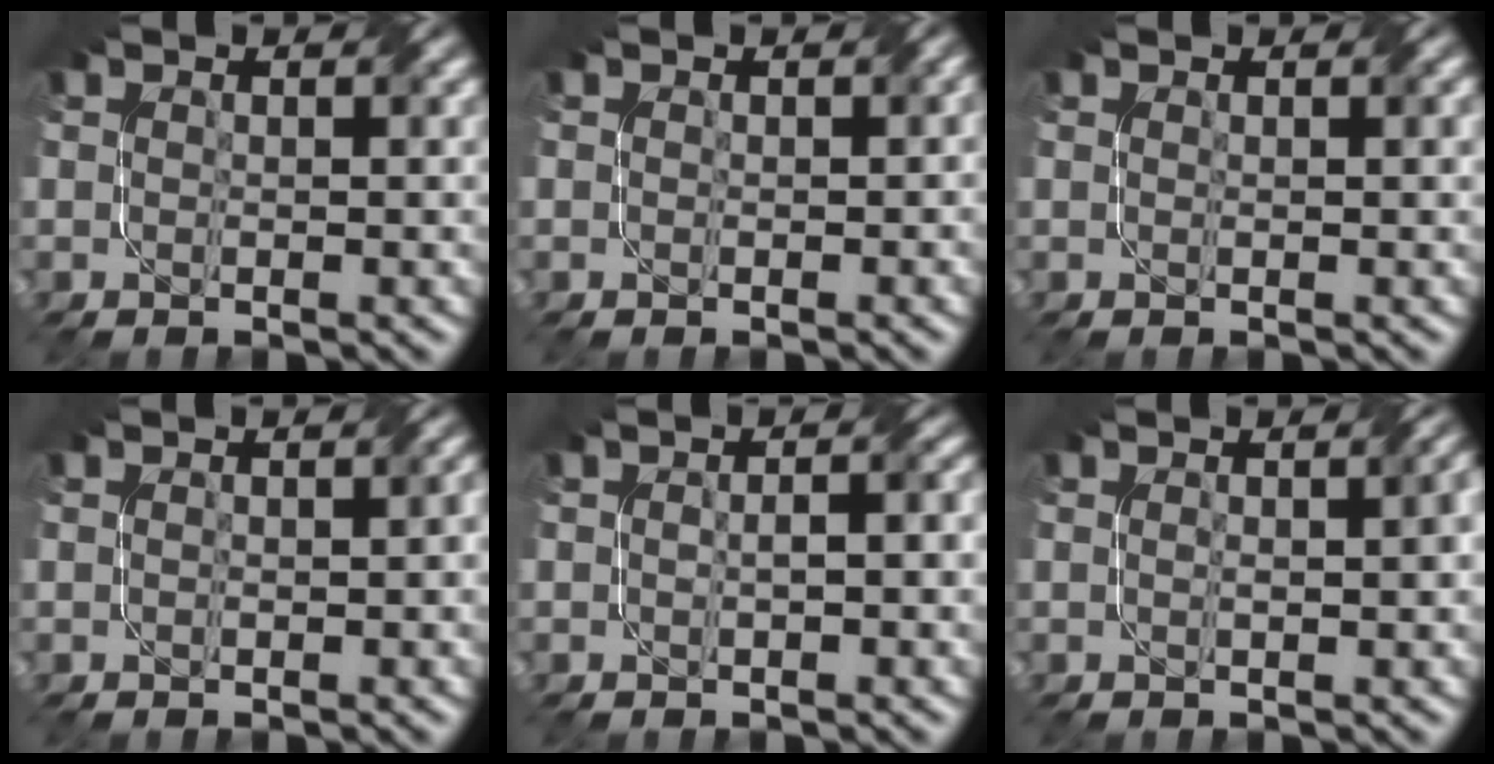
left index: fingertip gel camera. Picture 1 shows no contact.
{"total": 0.6, "force": [0.1, 0.4, 0.4], "torque": [-0.006, 0.000, 0.003]}
{"total": 0.7, "force": [0.4, 0.1, 0.6], "torque": [-0.007, 0.001, 0.002]}
{"total": 1.2, "force": [0.0, 0.5, 1.2], "torque": [-0.017, 0.000, 0.001]}
{"total": 2.3, "force": [-0.2, 1.0, 2.1], "torque": [-0.031, 0.003, -0.001]}
{"total": 2.1, "force": [0.2, 0.5, 2.1], "torque": [-0.022, 0.006, 0.001]}